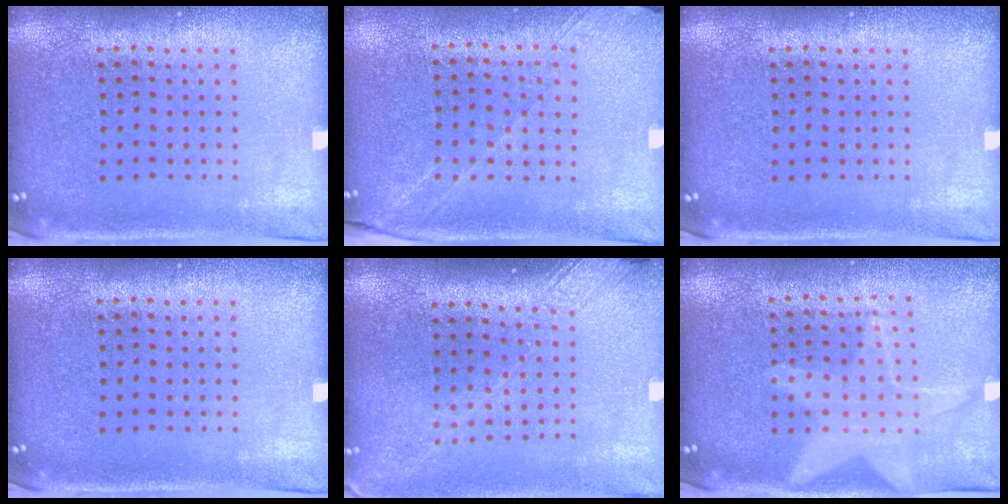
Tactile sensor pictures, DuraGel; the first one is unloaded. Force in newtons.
{"total": 1.3, "press": 1.2, "slide": 0.4}
{"total": 0.0}
{"total": 0.0}
{"total": 2.0, "press": 1.5, "slide": 1.3}
{"total": 1.2, "press": 1.2, "slide": 0.2}